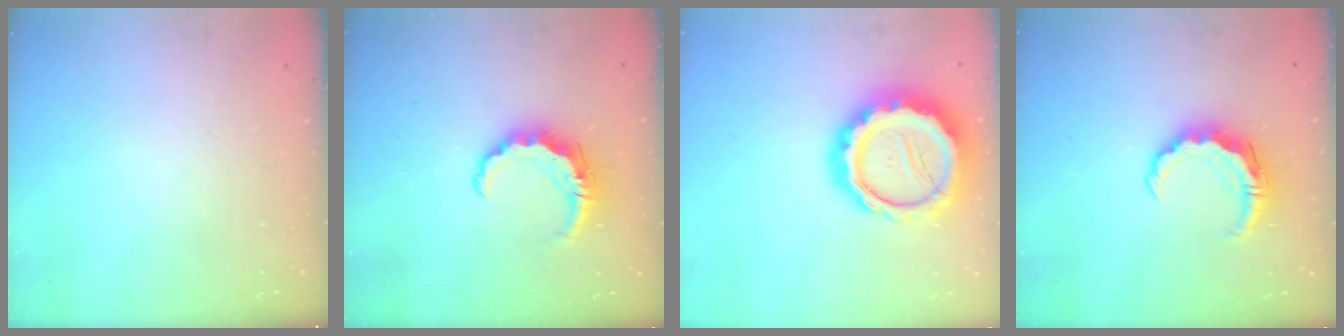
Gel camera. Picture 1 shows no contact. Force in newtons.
{"total": 7.1, "press": 7.1, "slide": 0.1}
{"total": 23.7, "press": 23.3, "slide": 4.5}
{"total": 7.0, "press": 7.0, "slide": 0.4}